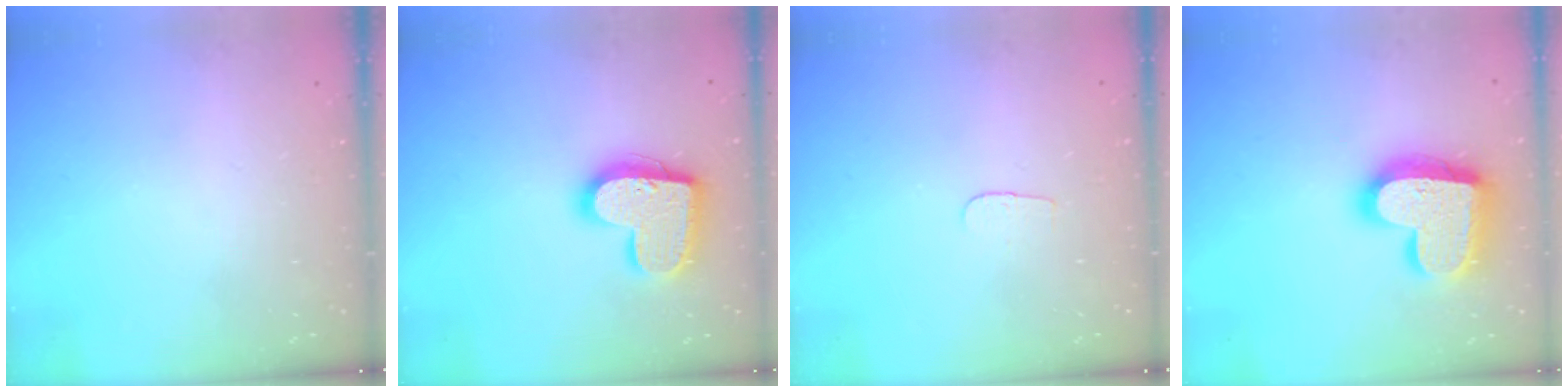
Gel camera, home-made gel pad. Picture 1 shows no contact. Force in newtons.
{"total": 17.8, "press": 17.8, "slide": 1.2}
{"total": 2.9, "press": 2.8, "slide": 0.3}
{"total": 21.7, "press": 21.6, "slide": 1.5}